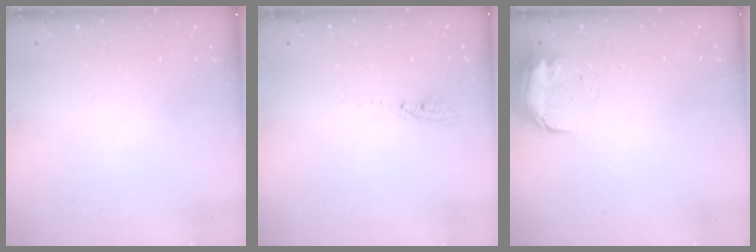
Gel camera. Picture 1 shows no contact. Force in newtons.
{"total": 3.6, "press": 3.4, "slide": 1.0}
{"total": 9.1, "press": 9.0, "slide": 0.5}